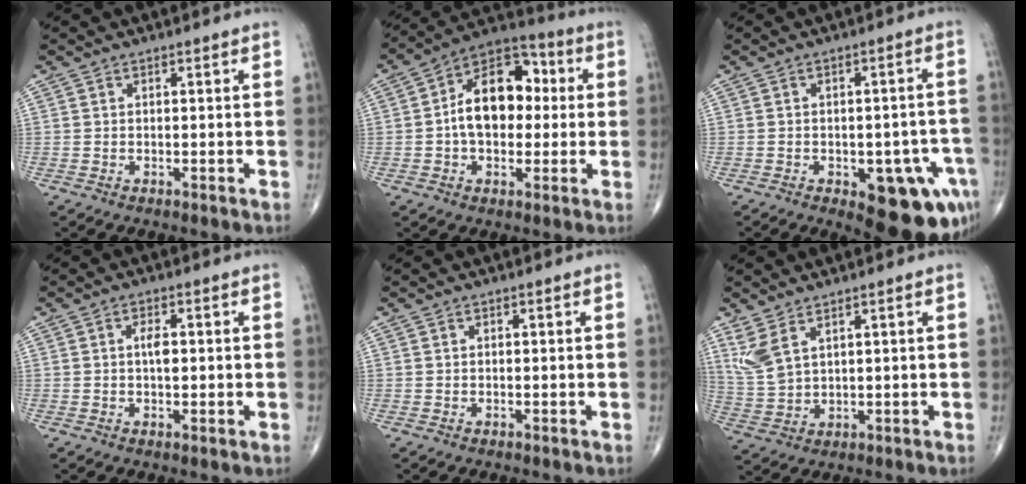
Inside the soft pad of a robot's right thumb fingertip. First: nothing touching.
{"total": 15.2, "force": [0.9, 9.8, 11.6], "torque": [-0.153, 0.035, 0.002]}
{"total": 15.0, "force": [-6.3, 6.9, 11.8], "torque": [-0.089, 0.029, -0.064]}
{"total": 3.1, "force": [0.2, 1.4, 2.8], "torque": [-0.046, 0.000, 0.000]}
{"total": 0.0}
{"total": 6.0, "force": [3.6, 2.6, 4.1], "torque": [-0.092, -0.014, 0.087]}